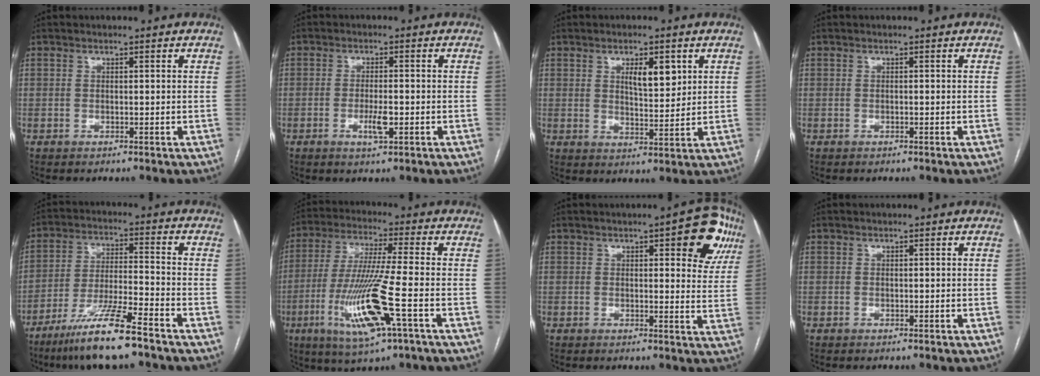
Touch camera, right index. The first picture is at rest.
{"total": 3.2, "force": [-1.2, 0.6, 2.9], "torque": [-0.055, -0.002, -0.018]}
{"total": 5.5, "force": [2.3, 1.8, 4.6], "torque": [-0.078, -0.002, 0.041]}
{"total": 0.0}
{"total": 11.7, "force": [-8.4, 0.0, 8.2], "torque": [-0.160, -0.032, -0.155]}
{"total": 14.5, "force": [-5.0, 0.1, 13.6], "torque": [-0.281, -0.024, -0.094]}
{"total": 9.5, "force": [4.5, 2.6, 7.9], "torque": [-0.079, 0.003, 0.044]}
{"total": 0.0}